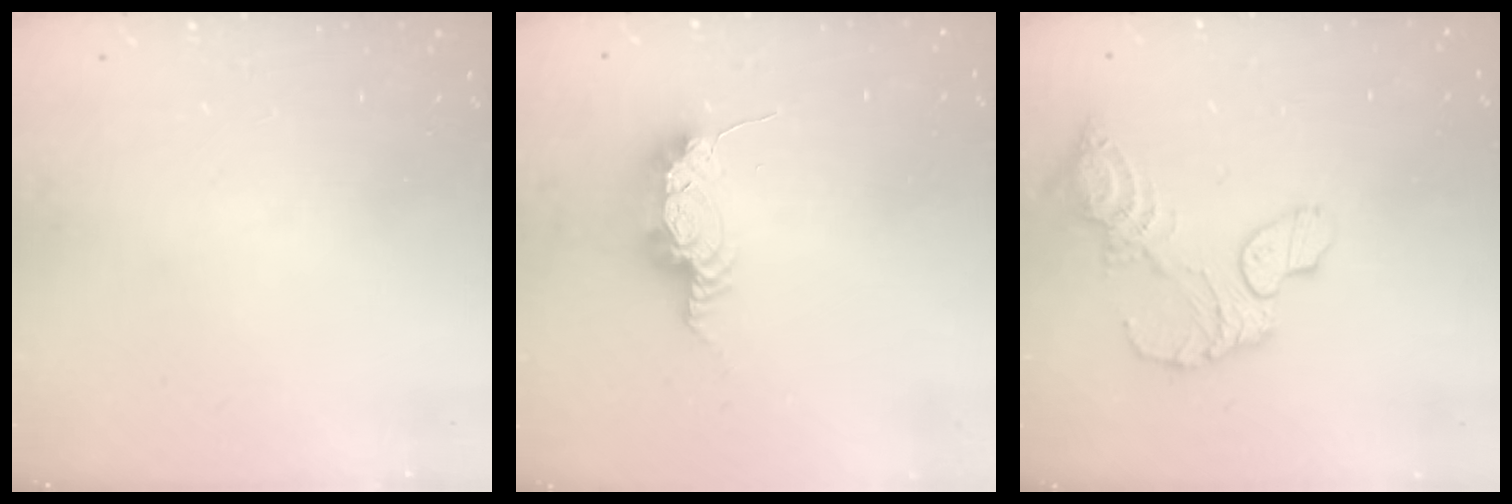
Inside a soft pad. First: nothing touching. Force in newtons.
{"total": 8.3, "press": 8.1, "slide": 1.9}
{"total": 12.2, "press": 12.1, "slide": 1.1}